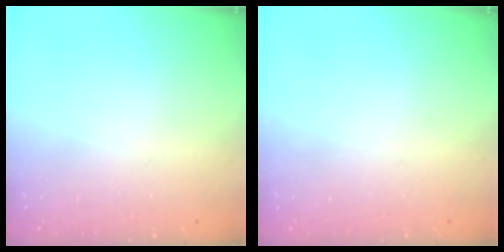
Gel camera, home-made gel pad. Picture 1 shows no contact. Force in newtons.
{"total": 0.0}